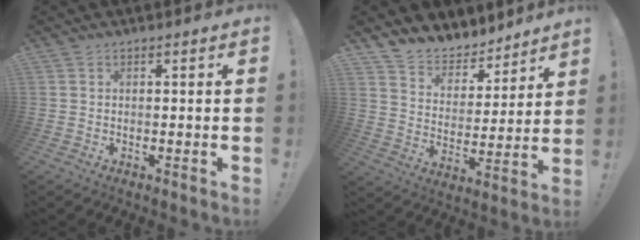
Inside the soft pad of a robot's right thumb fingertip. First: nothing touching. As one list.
[{"total": 8.2, "force": [7.5, 3.3, 0.4], "torque": [-0.019, -0.074, 0.141]}]